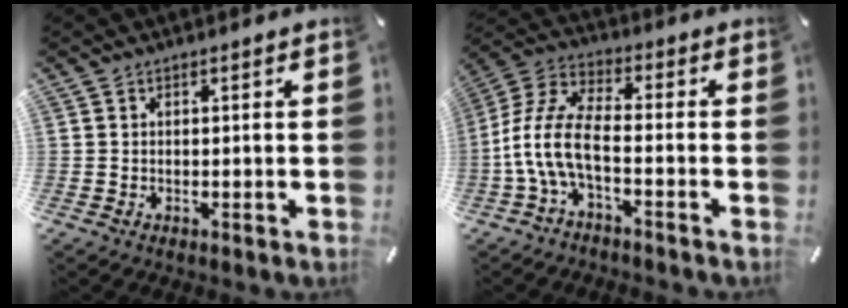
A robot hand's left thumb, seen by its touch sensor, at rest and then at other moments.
{"total": 9.9, "force": [-3.8, 4.5, 8.0], "torque": [-0.187, -0.012, -0.076]}